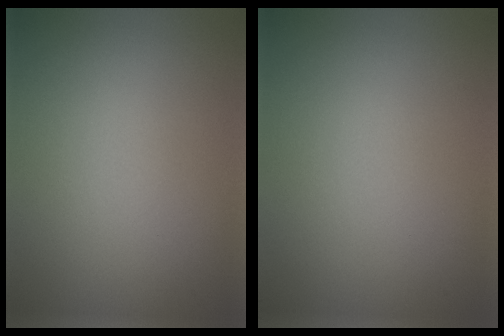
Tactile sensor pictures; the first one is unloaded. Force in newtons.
{"total": 0.0}